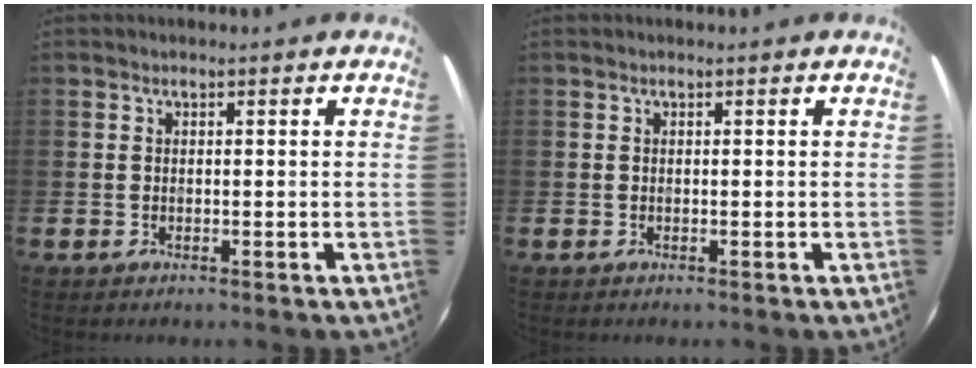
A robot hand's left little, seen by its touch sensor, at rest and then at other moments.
{"total": 0.0}